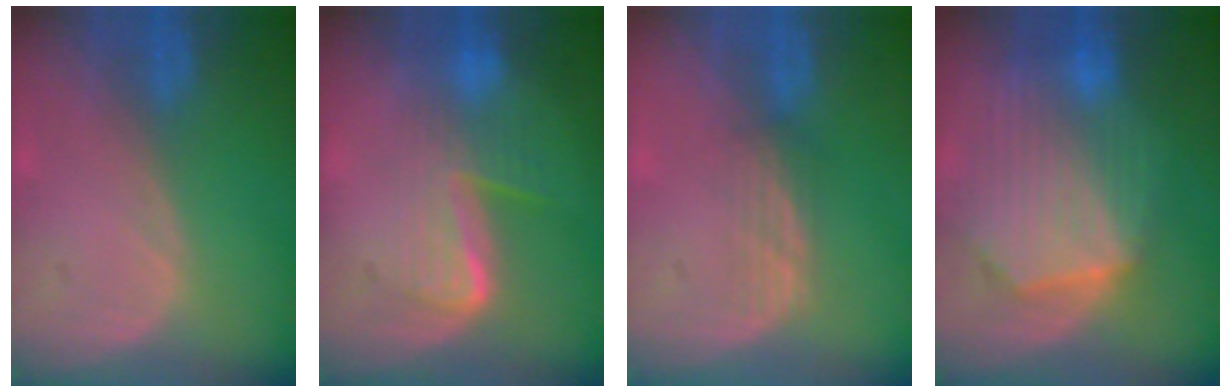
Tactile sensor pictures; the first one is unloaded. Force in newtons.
{"total": 6.6, "press": 6.3, "slide": 1.9}
{"total": 2.4, "press": 2.3, "slide": 0.6}
{"total": 10.5, "press": 9.2, "slide": 5.1}